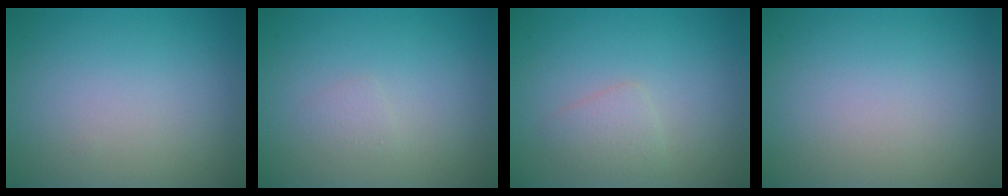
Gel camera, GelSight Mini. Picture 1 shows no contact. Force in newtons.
{"total": 0.8, "press": 0.8, "slide": 0.0}
{"total": 1.5, "press": 1.5, "slide": 0.1}
{"total": 0.0}